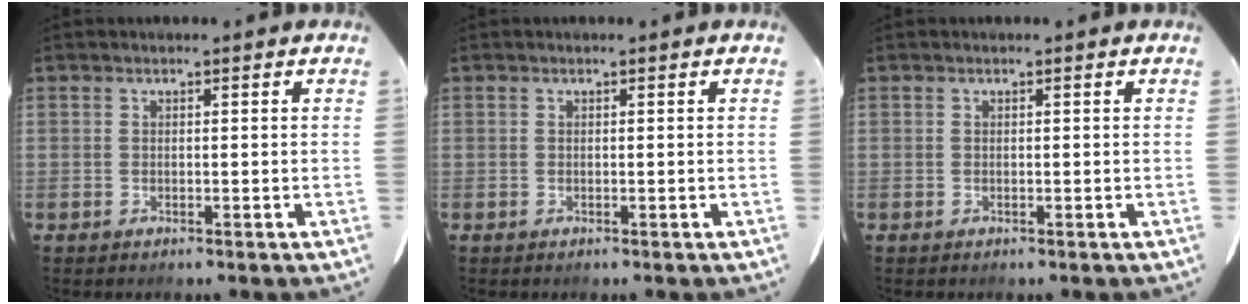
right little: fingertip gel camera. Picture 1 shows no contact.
{"total": 0.0}
{"total": 0.0}